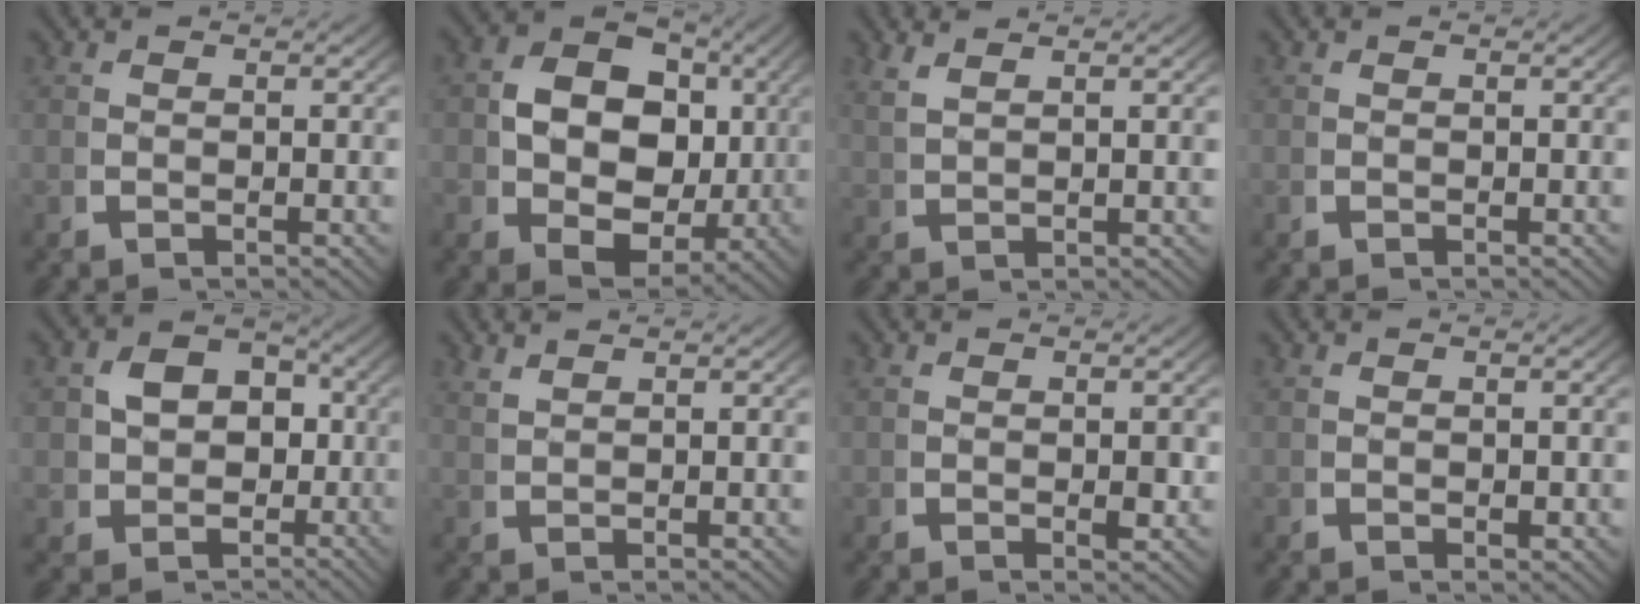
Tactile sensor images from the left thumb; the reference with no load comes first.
{"total": 10.8, "force": [0.6, 8.0, 7.3], "torque": [-0.144, -0.037, 0.021]}
{"total": 2.3, "force": [2.1, 0.0, 1.0], "torque": [-0.019, 0.006, 0.047]}
{"total": 0.0}
{"total": 7.6, "force": [0.1, 6.5, 4.0], "torque": [-0.088, -0.035, 0.020]}
{"total": 1.9, "force": [1.8, -0.2, 0.4], "torque": [-0.004, 0.006, 0.042]}
{"total": 1.2, "force": [0.5, 0.4, 1.1], "torque": [-0.022, -0.005, 0.014]}
{"total": 0.7, "force": [0.5, 0.3, 0.5], "torque": [-0.007, -0.004, 0.014]}